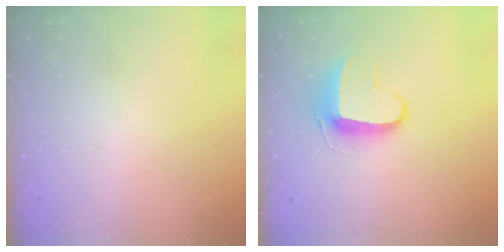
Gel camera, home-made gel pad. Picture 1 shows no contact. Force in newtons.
{"total": 10.0, "press": 10.0, "slide": 1.1}